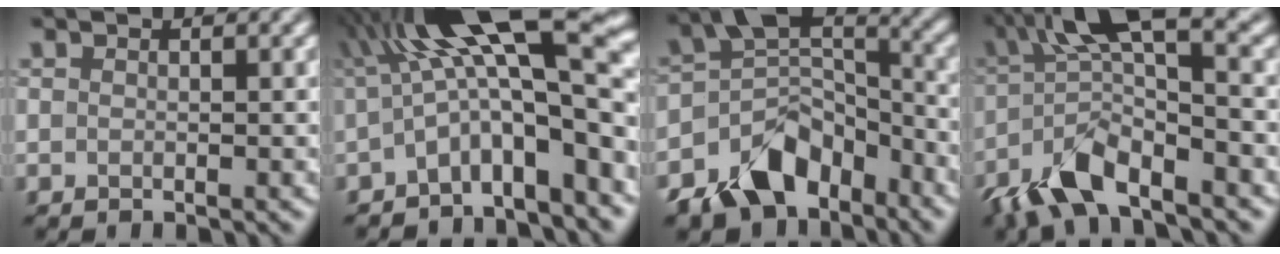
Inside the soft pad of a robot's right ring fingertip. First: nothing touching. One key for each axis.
{"total": 13.1, "fx": -0.5, "fy": 3.5, "fz": 12.6, "tx": -0.186, "ty": 0.032, "tz": -0.015}
{"total": 8.9, "fx": -5.6, "fy": 5.3, "fz": 4.4, "tx": -0.063, "ty": 0.003, "tz": -0.116}
{"total": 8.9, "fx": -3.7, "fy": 2.5, "fz": 7.6, "tx": -0.156, "ty": 0.017, "tz": -0.083}